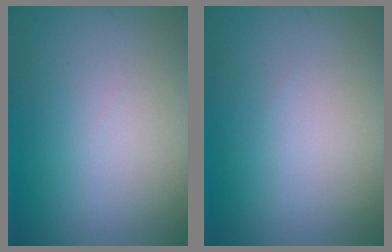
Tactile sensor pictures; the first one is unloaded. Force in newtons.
{"total": 0.0}